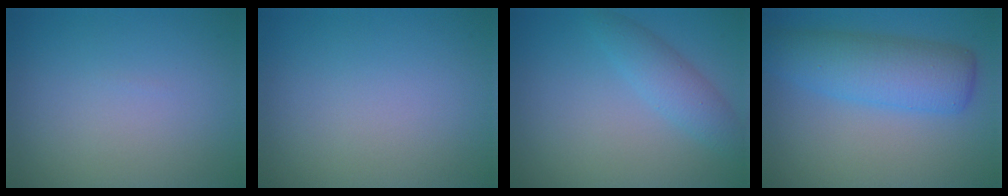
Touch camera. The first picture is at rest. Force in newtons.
{"total": 0.0}
{"total": 2.7, "press": 2.7, "slide": 0.1}
{"total": 6.1, "press": 6.1, "slide": 0.2}